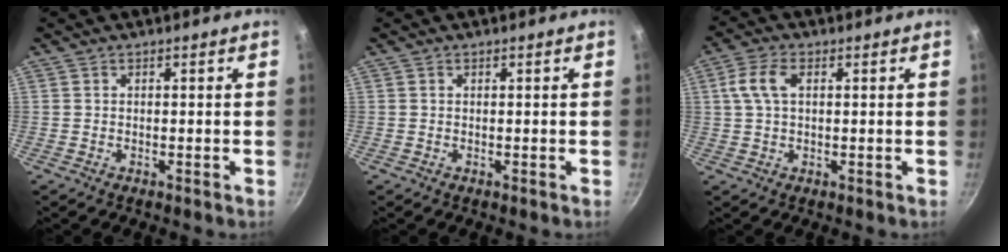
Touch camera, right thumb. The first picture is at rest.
{"total": 0.0}
{"total": 5.6, "force": [1.4, 3.1, 4.5], "torque": [-0.104, 0.013, 0.026]}